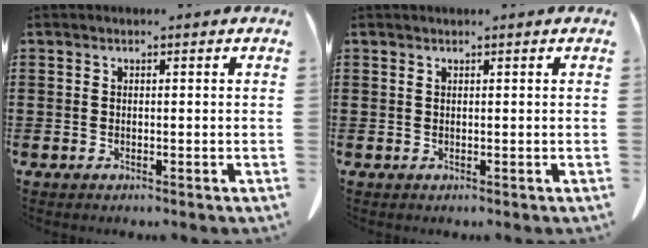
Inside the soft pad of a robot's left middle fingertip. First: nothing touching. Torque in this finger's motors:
{"motor_torque": [0.25, 0.40, 0.00, 0.04]}